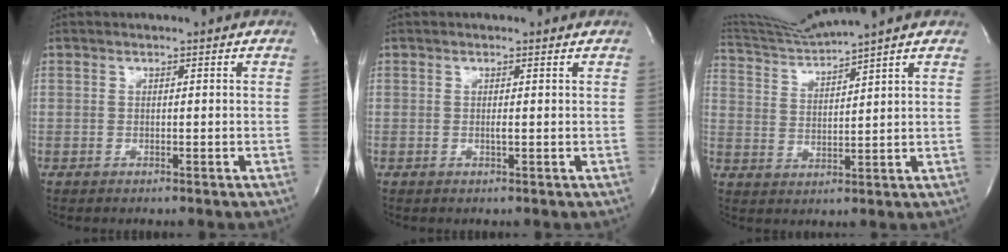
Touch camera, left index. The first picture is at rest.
{"total": 0.5, "force": [-0.1, 0.0, 0.5], "torque": [-0.016, -0.005, -0.005]}
{"total": 7.4, "force": [6.9, -2.2, 1.6], "torque": [-0.044, 0.000, 0.138]}